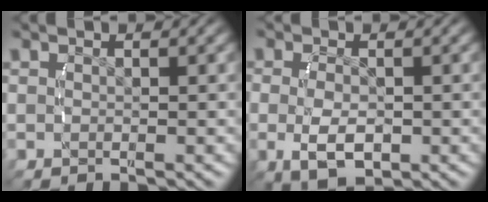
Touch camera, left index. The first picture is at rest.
{"total": 5.1, "force": [-1.2, 3.2, 3.8], "torque": [-0.071, -0.019, -0.009]}